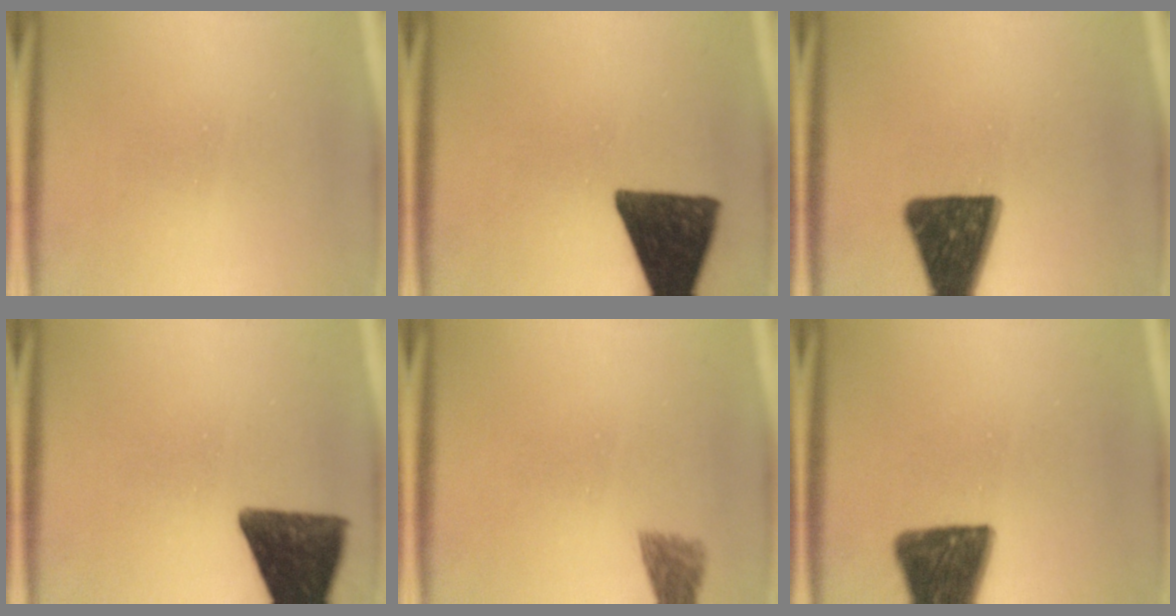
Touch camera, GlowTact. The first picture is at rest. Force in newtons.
{"total": 13.5}
{"total": 14.8}
{"total": 12.4}
{"total": 2.0}
{"total": 13.7}